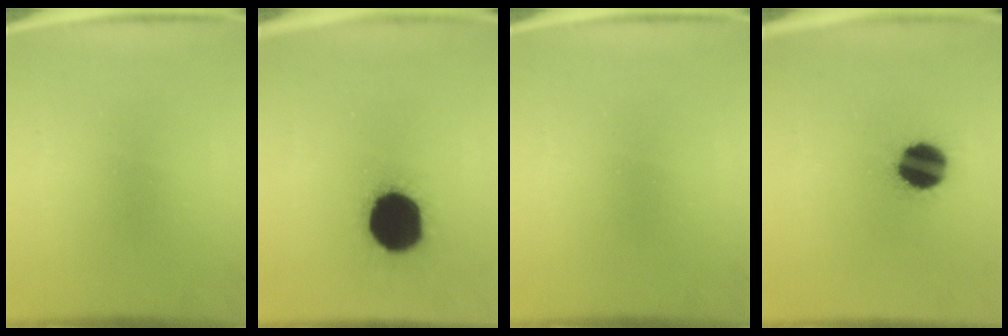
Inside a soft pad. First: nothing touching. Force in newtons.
{"total": 19.7}
{"total": 0.0}
{"total": 12.2}